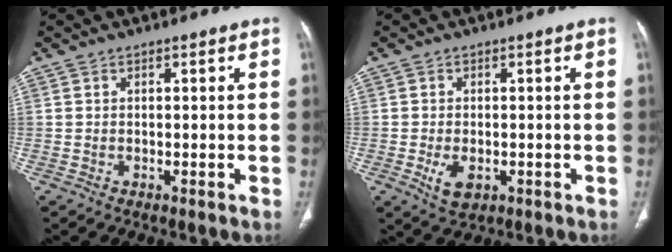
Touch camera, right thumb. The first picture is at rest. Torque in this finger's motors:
{"motor_torque": [-0.91, 0.31, -0.06, 0.43, 0.10]}